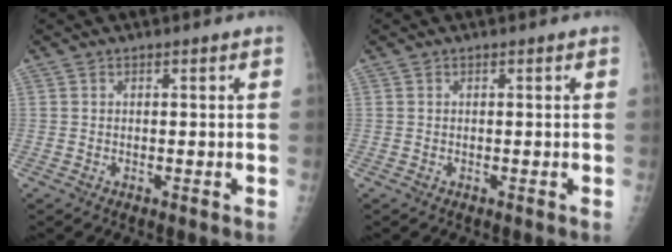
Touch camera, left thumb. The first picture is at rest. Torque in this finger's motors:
{"motor_torque": [0.02, 0.01, 0.09, 0.03, 0.00]}